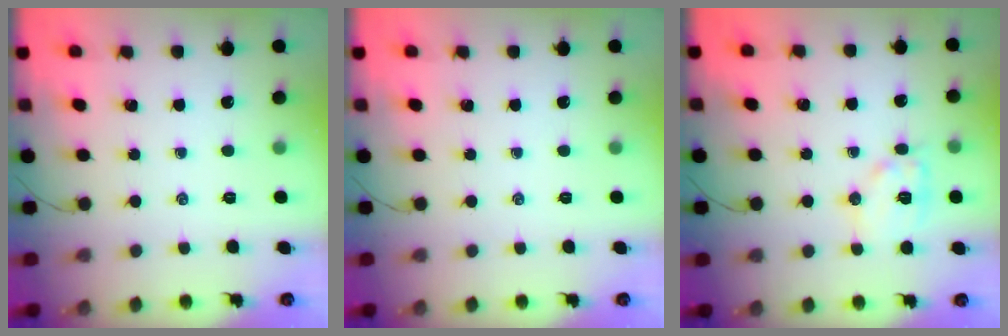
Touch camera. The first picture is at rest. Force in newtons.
{"total": 0.0}
{"total": 9.8, "press": 9.8, "slide": 0.6}